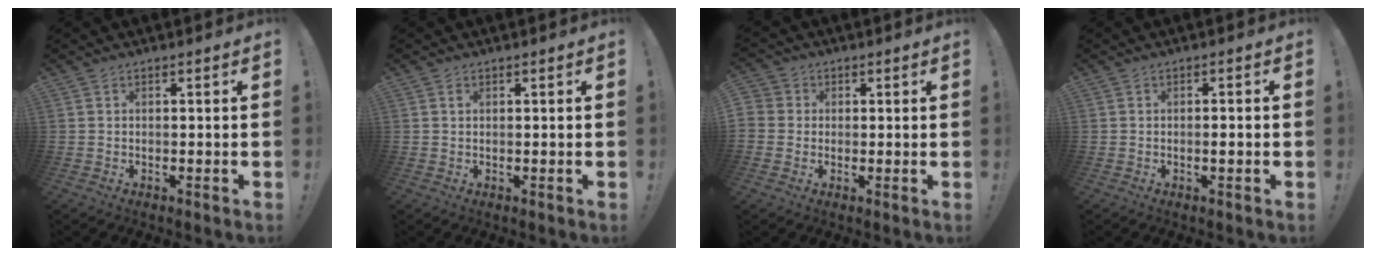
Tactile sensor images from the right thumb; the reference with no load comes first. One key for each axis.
{"total": 0.8, "fx": 0.6, "fy": 0.4, "fz": 0.3, "tx": 0.000, "ty": -0.002, "tz": 0.010}
{"total": 6.4, "fx": 0.8, "fy": 6.2, "fz": 1.3, "tx": -0.018, "ty": -0.001, "tz": 0.017}
{"total": 1.8, "fx": -0.7, "fy": 0.1, "fz": 1.7, "tx": -0.024, "ty": -0.001, "tz": -0.014}